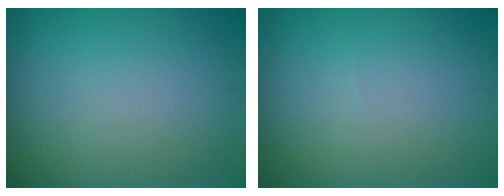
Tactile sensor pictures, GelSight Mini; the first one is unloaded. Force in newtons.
{"total": 0.0}